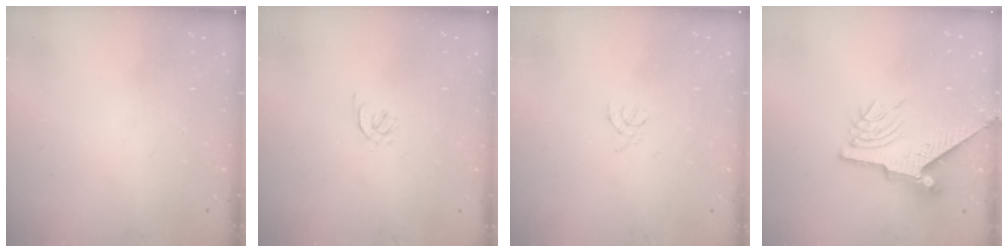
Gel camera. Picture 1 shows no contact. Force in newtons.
{"total": 1.7, "press": 1.6, "slide": 0.5}
{"total": 0.8, "press": 0.7, "slide": 0.3}
{"total": 9.2, "press": 9.1, "slide": 1.1}